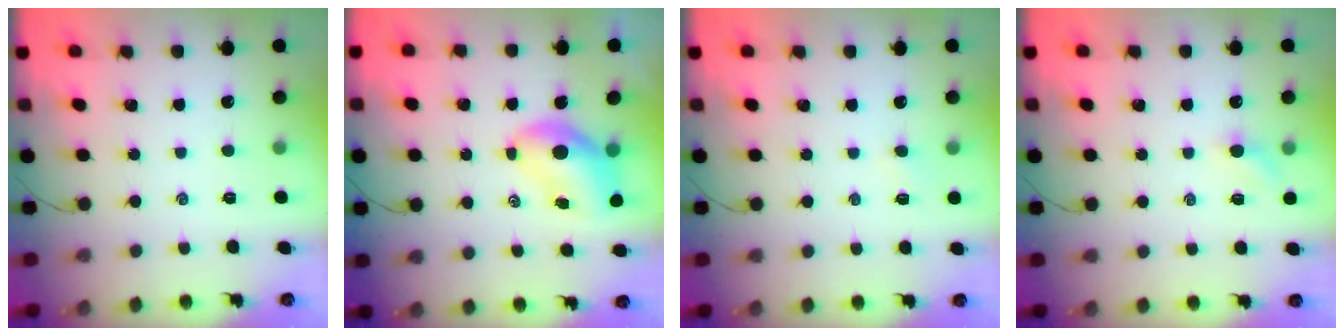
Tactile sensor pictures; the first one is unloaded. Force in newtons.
{"total": 8.4, "press": 8.2, "slide": 1.7}
{"total": 2.4, "press": 2.2, "slide": 0.8}
{"total": 2.9, "press": 2.7, "slide": 0.9}